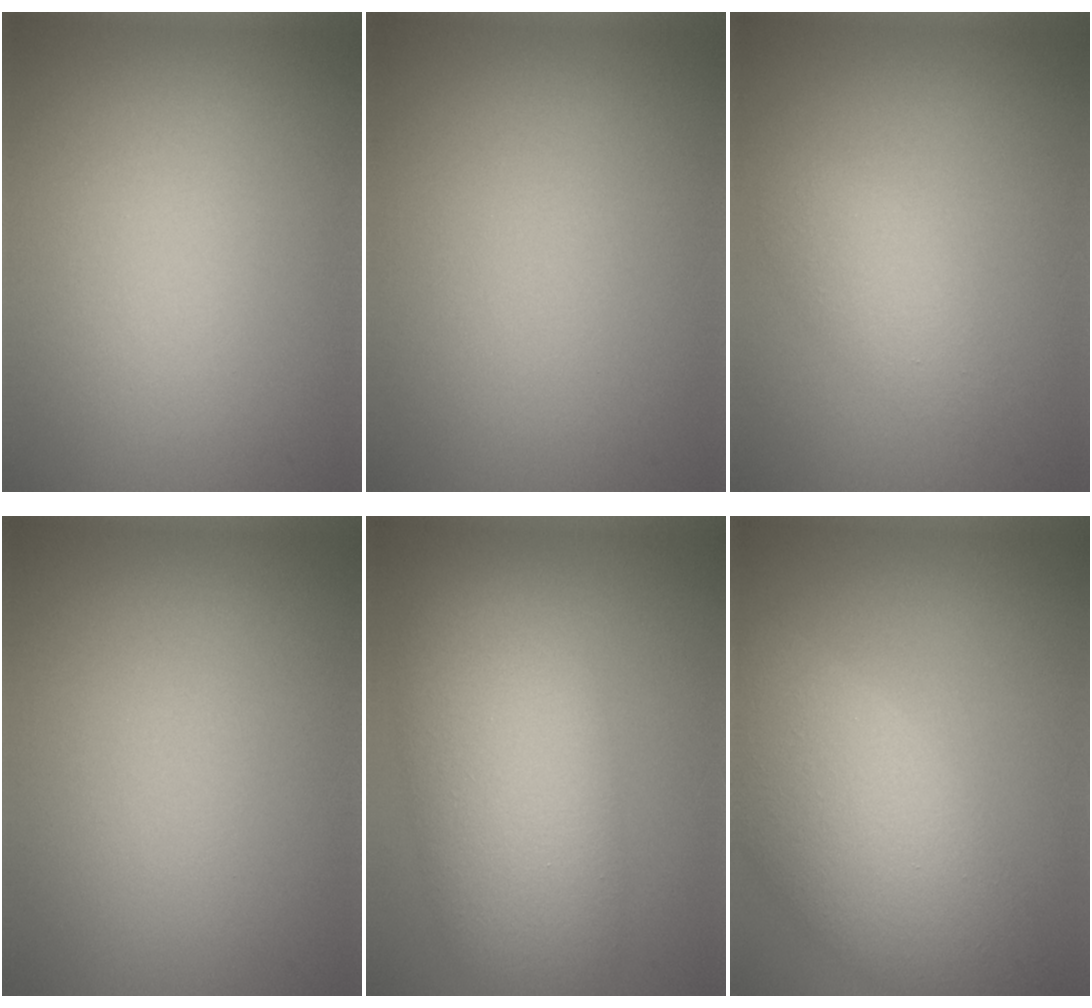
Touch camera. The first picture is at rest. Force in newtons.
{"total": 0.0}
{"total": 2.0, "press": 2.0, "slide": 0.1}
{"total": 0.0}
{"total": 8.5, "press": 8.5, "slide": 0.3}
{"total": 8.2, "press": 8.2, "slide": 0.4}